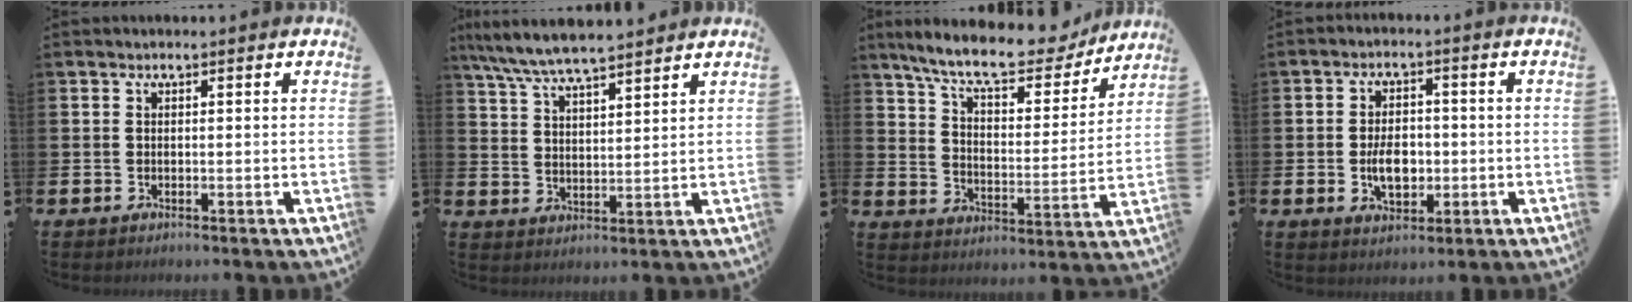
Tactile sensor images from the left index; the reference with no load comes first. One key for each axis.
{"total": 6.6, "fx": 6.3, "fy": 0.5, "fz": 1.9, "tx": -0.061, "ty": -0.028, "tz": 0.113}
{"total": 10.4, "fx": 9.2, "fy": 2.3, "fz": 4.2, "tx": -0.105, "ty": -0.056, "tz": 0.156}
{"total": 5.0, "fx": -0.7, "fy": 3.2, "fz": 3.8, "tx": -0.052, "ty": 0.002, "tz": -0.018}